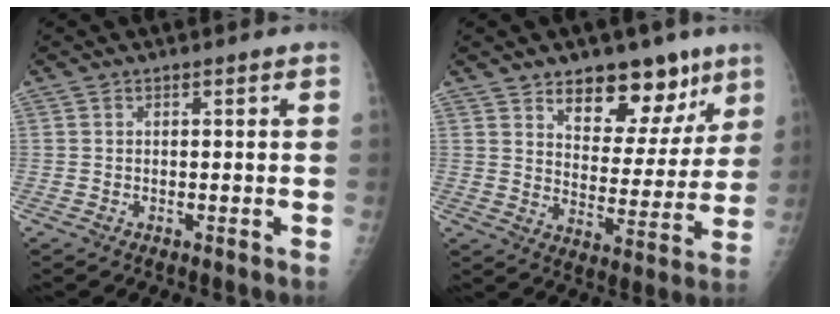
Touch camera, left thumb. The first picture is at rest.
{"total": 14.2, "force": [9.1, 7.9, 7.5], "torque": [-0.046, -0.051, 0.138]}